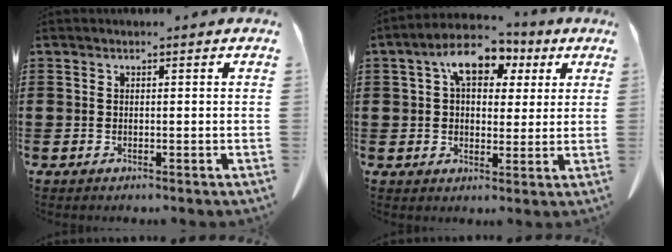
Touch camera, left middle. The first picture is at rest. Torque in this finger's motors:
{"motor_torque": [1.19, 0.95, 0.39, 0.19]}